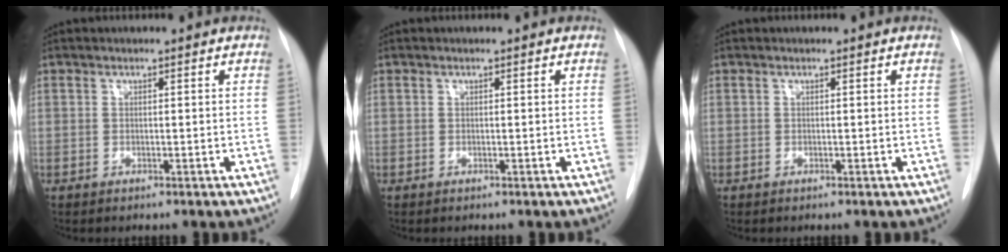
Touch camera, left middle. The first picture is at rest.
{"total": 0.0}
{"total": 0.0}